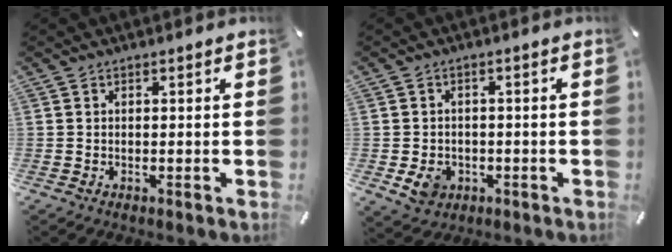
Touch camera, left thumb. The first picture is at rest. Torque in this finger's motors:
{"motor_torque": [0.02, 0.25, -0.14, -0.04, -0.02]}